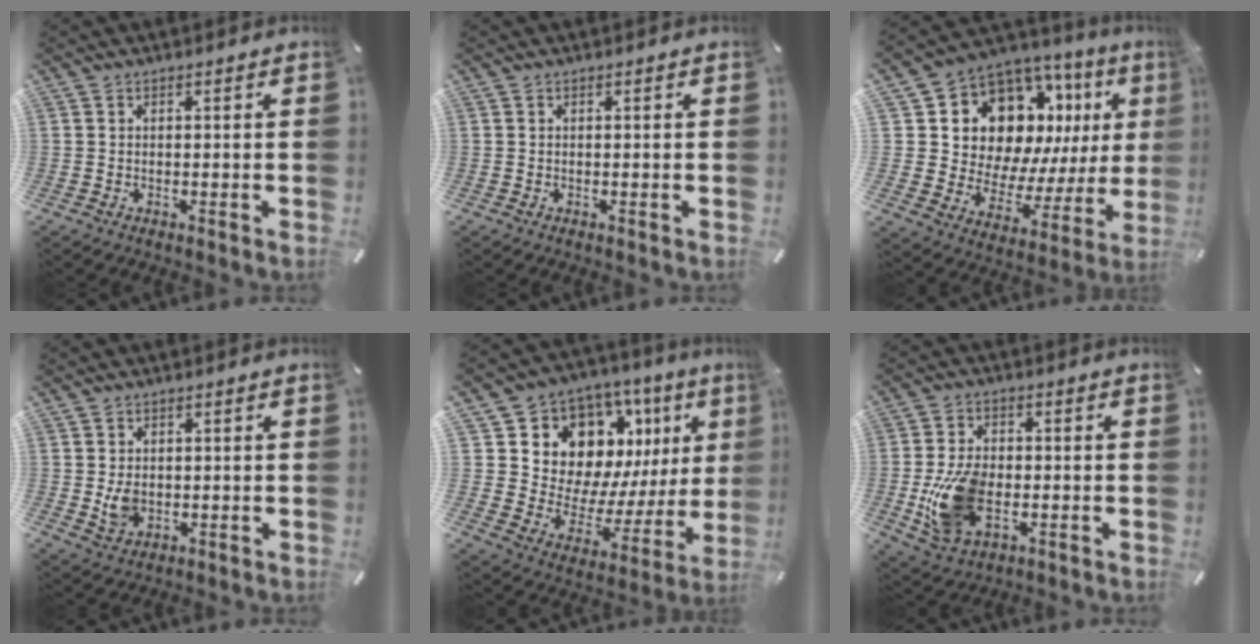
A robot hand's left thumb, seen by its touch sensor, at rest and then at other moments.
{"total": 0.0}
{"total": 14.7, "force": [7.9, 10.5, 6.5], "torque": [-0.110, -0.080, 0.155]}
{"total": 4.4, "force": [0.1, 3.5, 2.6], "torque": [-0.046, -0.007, -0.001]}
{"total": 12.8, "force": [8.0, 9.1, 4.1], "torque": [-0.062, -0.094, 0.152]}
{"total": 13.4, "force": [-2.5, 8.8, 9.8], "torque": [-0.205, -0.002, -0.040]}